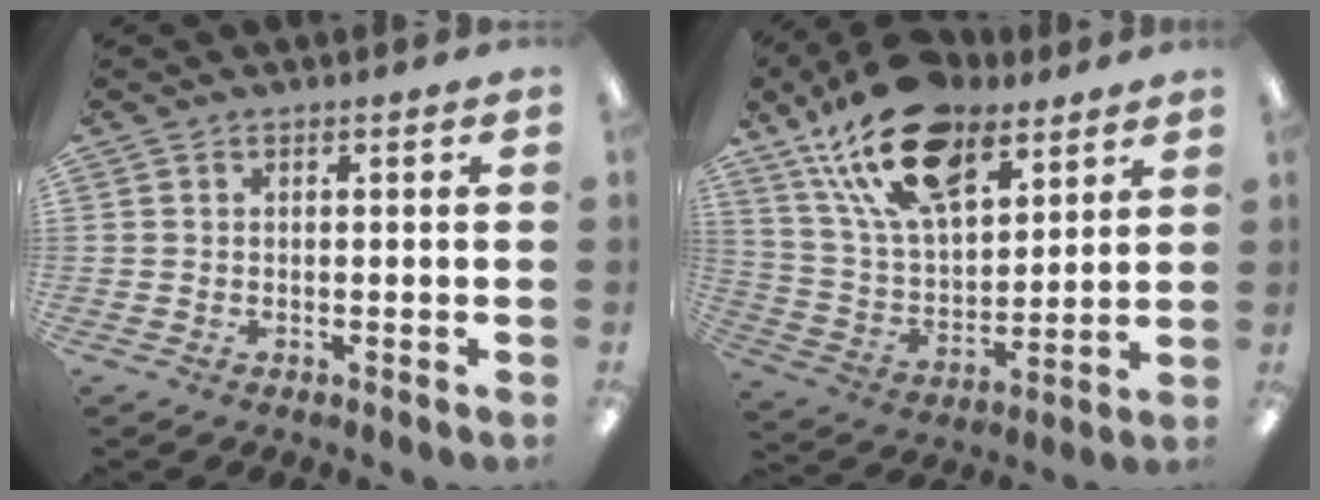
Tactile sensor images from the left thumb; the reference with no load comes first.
{"total": 20.9, "force": [13.4, 10.5, 12.2], "torque": [-0.232, -0.058, 0.241]}